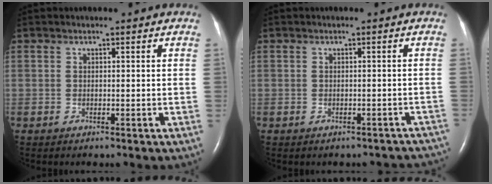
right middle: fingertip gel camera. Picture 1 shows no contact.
{"total": 5.8, "force": [-5.1, 2.5, 1.2], "torque": [-0.005, 0.010, -0.044]}